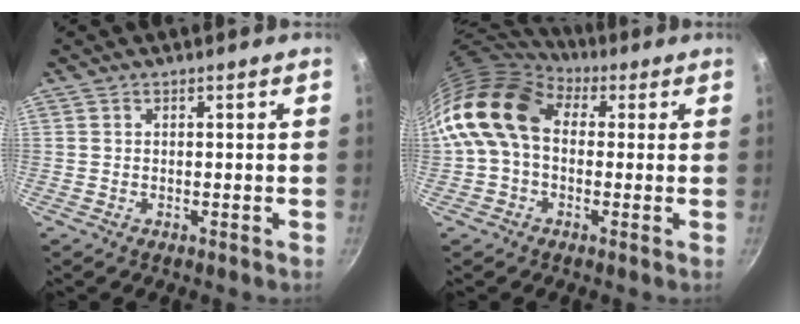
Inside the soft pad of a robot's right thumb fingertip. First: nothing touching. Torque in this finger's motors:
{"motor_torque": [1.64, 3.37, 1.19, -0.93, 0.28]}